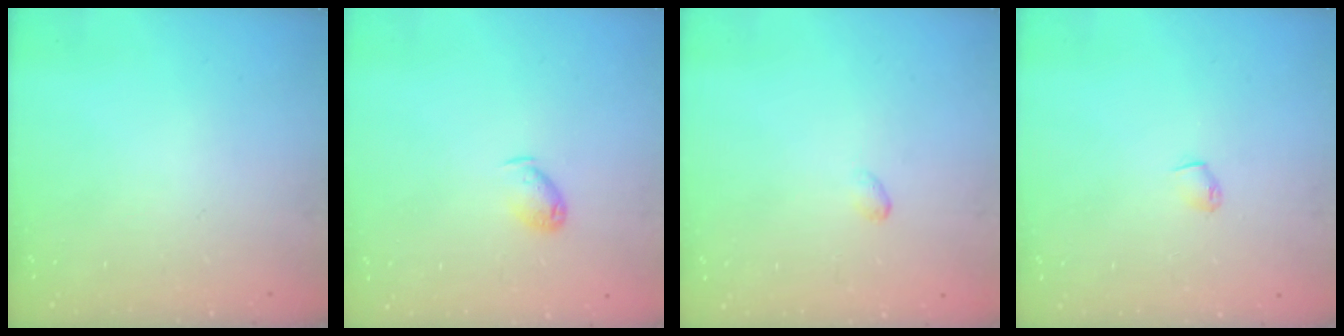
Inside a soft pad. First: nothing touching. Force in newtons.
{"total": 6.2, "press": 6.1, "slide": 1.3}
{"total": 2.7, "press": 2.7, "slide": 0.5}
{"total": 3.8, "press": 3.7, "slide": 0.8}